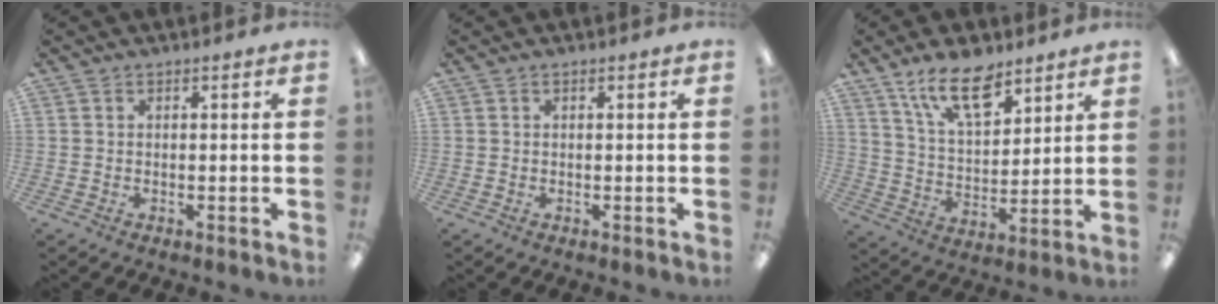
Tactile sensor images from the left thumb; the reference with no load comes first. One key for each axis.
{"total": 0.0}
{"total": 14.0, "fx": 9.6, "fy": 6.2, "fz": 8.2, "tx": -0.139, "ty": -0.041, "tz": 0.171}